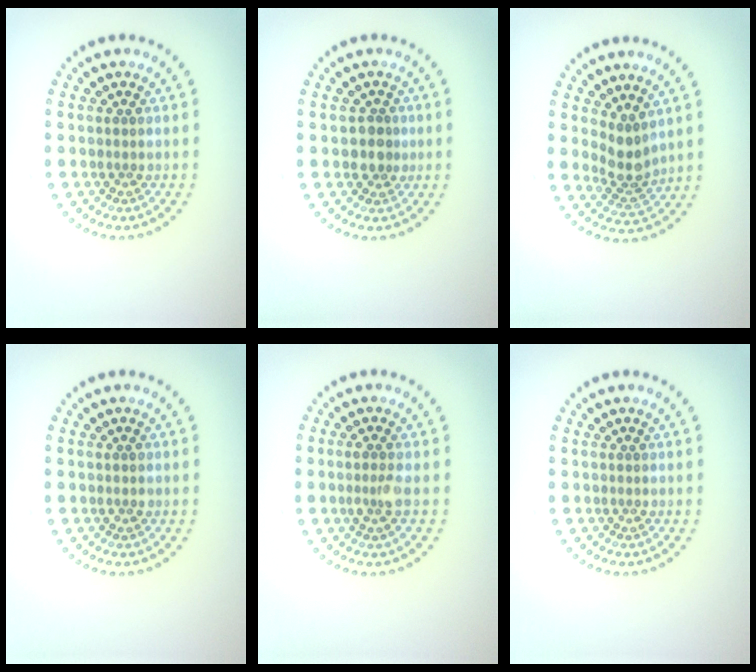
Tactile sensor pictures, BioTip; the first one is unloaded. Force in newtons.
{"total": 2.0, "press": 1.8, "slide": 1.1}
{"total": 2.7, "press": 2.1, "slide": 1.7}
{"total": 0.7, "press": 0.7, "slide": 0.1}
{"total": 1.7, "press": 1.4, "slide": 0.9}
{"total": 0.0}